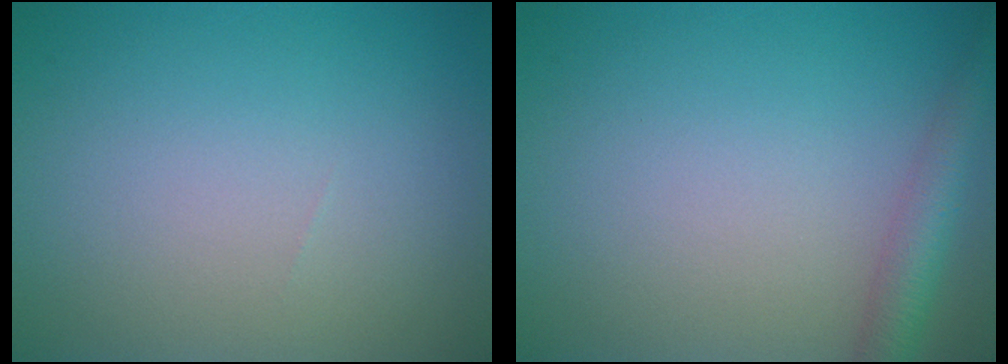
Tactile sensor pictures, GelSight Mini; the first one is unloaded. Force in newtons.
{"total": 3.0, "press": 3.0, "slide": 0.1}